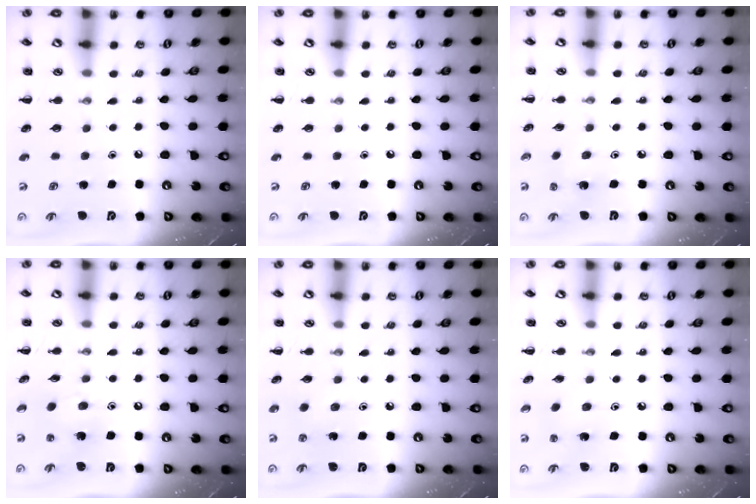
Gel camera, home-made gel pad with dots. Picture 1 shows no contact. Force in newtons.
{"total": 0.0}
{"total": 2.6, "press": 2.5, "slide": 0.8}
{"total": 9.0, "press": 8.8, "slide": 2.1}
{"total": 2.1, "press": 2.0, "slide": 0.6}
{"total": 1.6, "press": 1.5, "slide": 0.5}